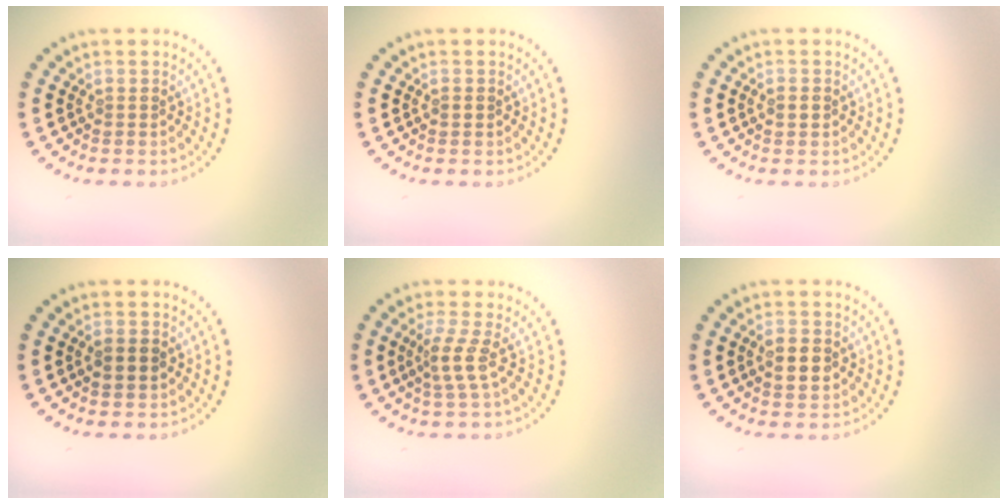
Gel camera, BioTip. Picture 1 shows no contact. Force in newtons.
{"total": 0.6, "press": 0.6, "slide": 0.1}
{"total": 1.1, "press": 1.1, "slide": 0.1}
{"total": 2.4, "press": 2.4, "slide": 0.1}
{"total": 2.2, "press": 1.5, "slide": 1.6}
{"total": 2.6, "press": 2.6, "slide": 0.2}